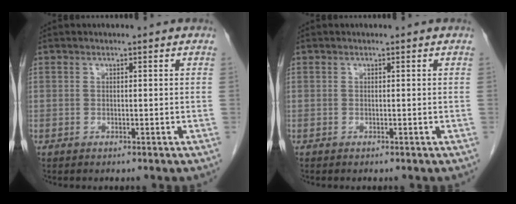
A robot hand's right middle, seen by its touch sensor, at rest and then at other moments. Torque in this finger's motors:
{"motor_torque": [0.16, -0.13, 0.03, 0.01]}